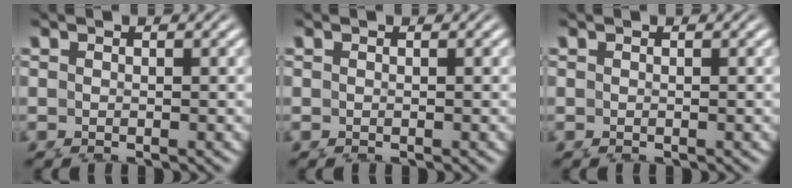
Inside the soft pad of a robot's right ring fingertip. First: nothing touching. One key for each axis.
{"total": 0.0}
{"total": 0.0}